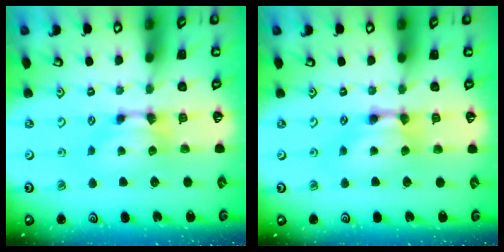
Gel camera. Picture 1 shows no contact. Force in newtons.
{"total": 2.2, "press": 2.2, "slide": 0.1}